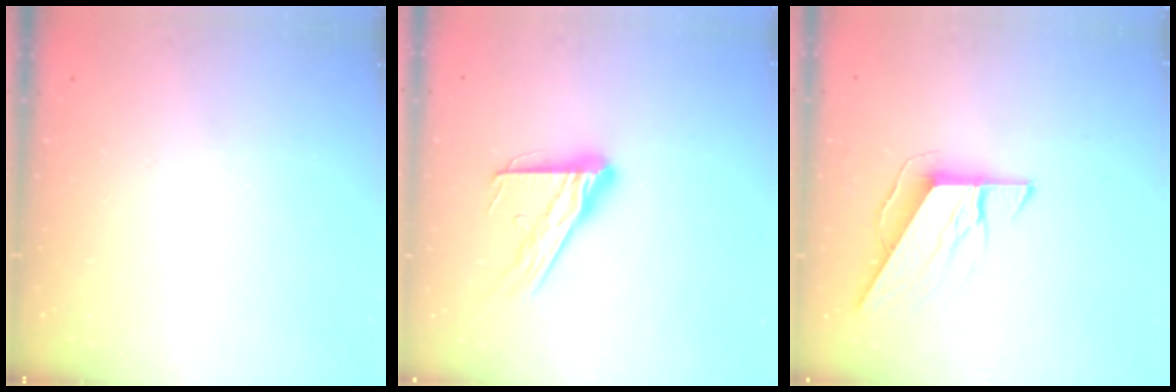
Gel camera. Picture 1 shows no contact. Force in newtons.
{"total": 14.8, "press": 14.8, "slide": 1.3}
{"total": 8.4, "press": 8.4, "slide": 0.4}